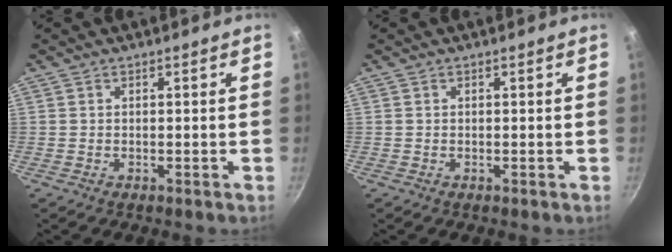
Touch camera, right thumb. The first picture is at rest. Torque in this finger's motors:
{"motor_torque": [-0.01, -0.01, 0.12, 0.12, 0.00]}